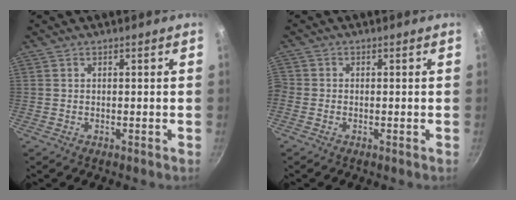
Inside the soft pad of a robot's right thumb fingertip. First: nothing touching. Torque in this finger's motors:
{"motor_torque": [0.01, 0.06, 0.80, 0.11, 0.19]}